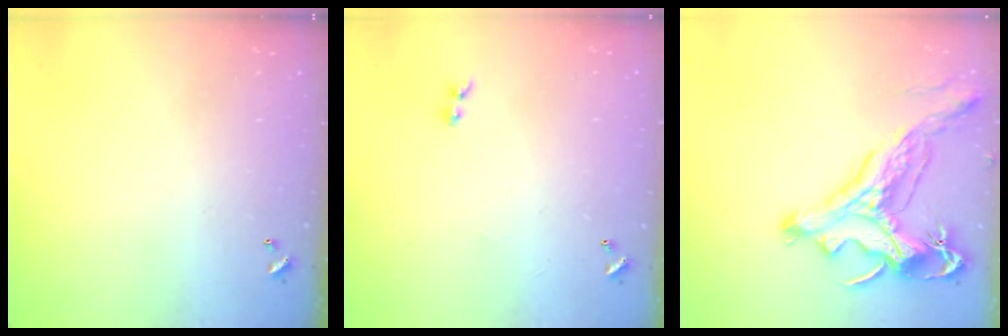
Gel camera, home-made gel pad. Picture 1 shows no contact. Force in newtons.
{"total": 1.3, "press": 1.1, "slide": 0.7}
{"total": 5.1, "press": 4.8, "slide": 1.7}